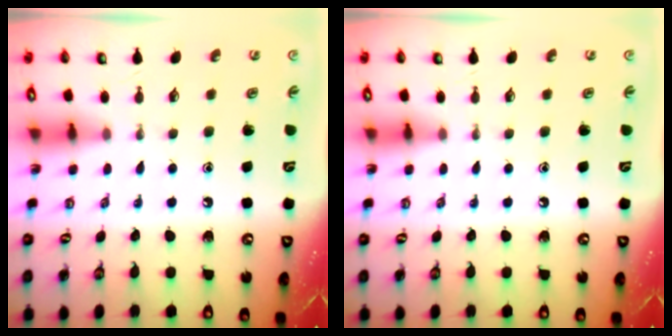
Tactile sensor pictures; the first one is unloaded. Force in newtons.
{"total": 0.0}